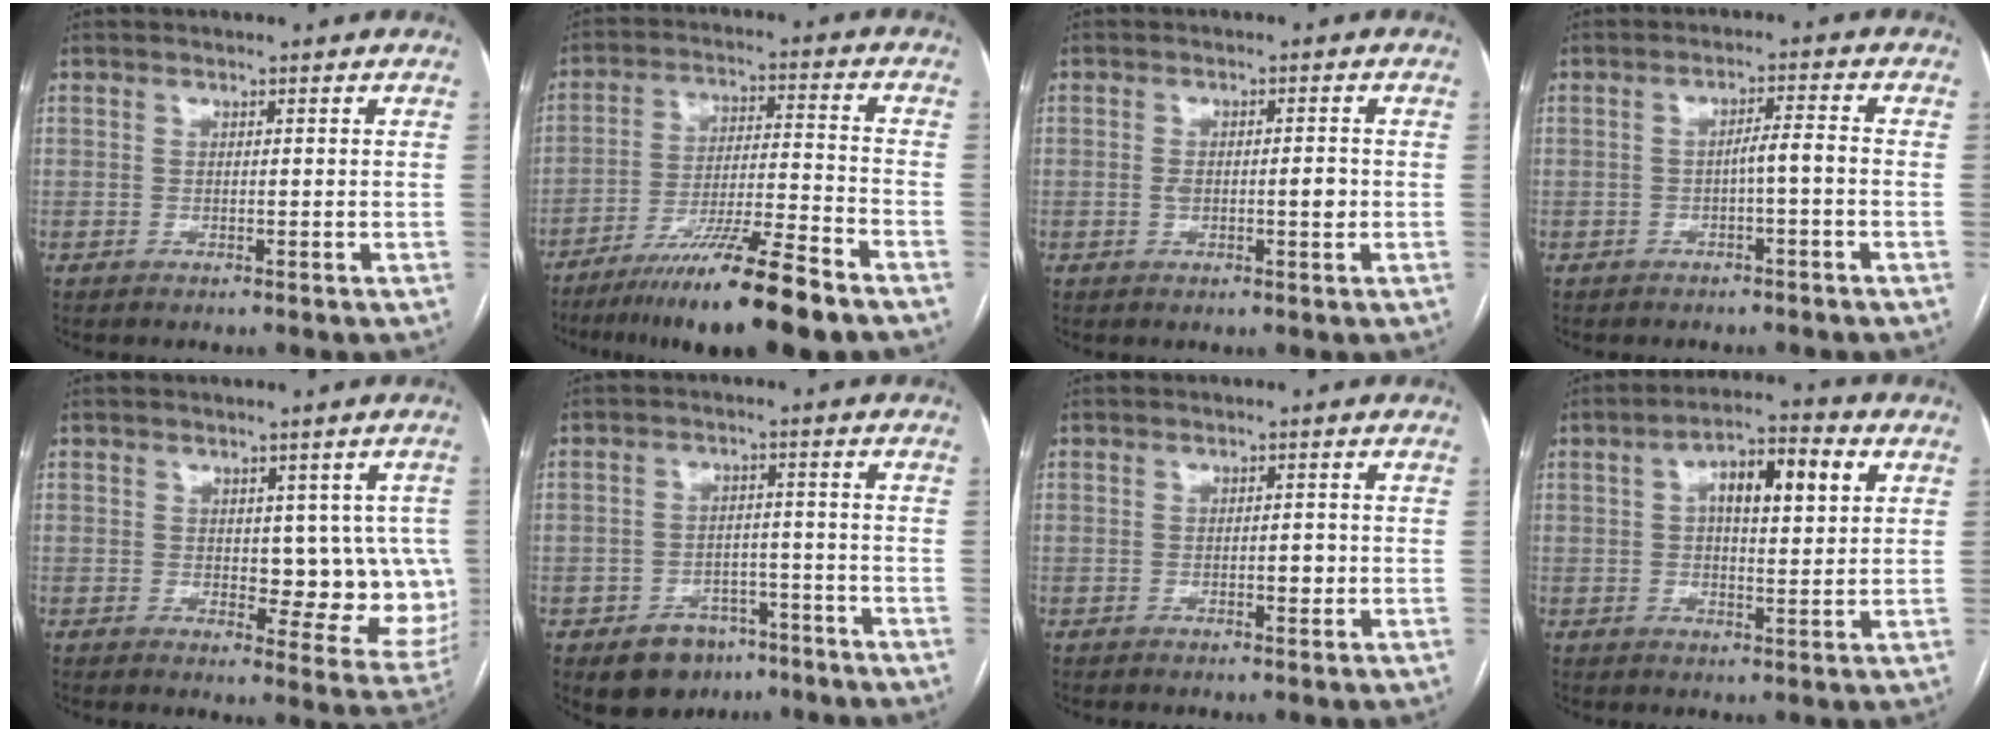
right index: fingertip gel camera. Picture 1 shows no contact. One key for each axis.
{"total": 15.2, "fx": -10.9, "fy": -0.5, "fz": 10.6, "tx": -0.179, "ty": -0.031, "tz": -0.186}
{"total": 3.5, "fx": -0.3, "fy": 1.3, "fz": 3.3, "tx": -0.063, "ty": 0.005, "tz": 0.000}
{"total": 3.0, "fx": -1.0, "fy": 0.1, "fz": 2.9, "tx": -0.043, "ty": 0.008, "tz": -0.017}
{"total": 10.1, "fx": 0.9, "fy": 5.3, "fz": 8.6, "tx": -0.078, "ty": 0.001, "tz": 0.021}
{"total": 7.0, "fx": -4.5, "fy": 4.7, "fz": 2.5, "tx": -0.036, "ty": 0.010, "tz": -0.061}
{"total": 1.9, "fx": -0.3, "fy": 0.9, "fz": 1.7, "tx": -0.025, "ty": 0.000, "tz": -0.001}
{"total": 9.8, "fx": 2.9, "fy": 3.1, "fz": 8.8, "tx": -0.146, "ty": 0.025, "tz": 0.043}